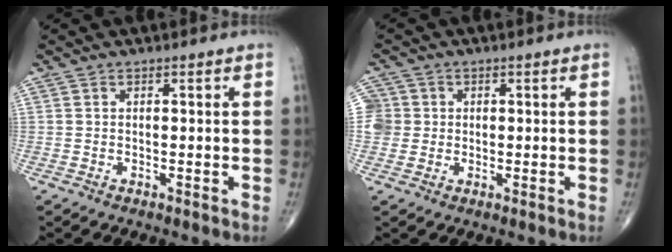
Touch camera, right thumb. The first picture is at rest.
{"total": 5.4, "force": [0.4, 5.3, 0.9], "torque": [-0.001, 0.014, 0.005]}